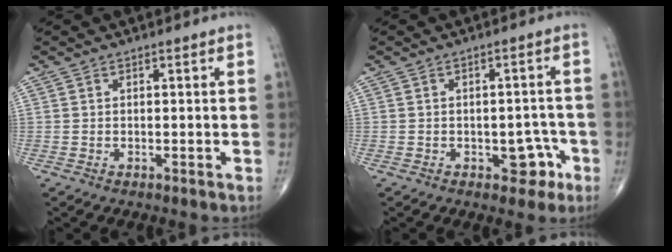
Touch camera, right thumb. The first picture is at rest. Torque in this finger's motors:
{"motor_torque": [2.94, 2.07, 0.82, -1.40, 0.16]}